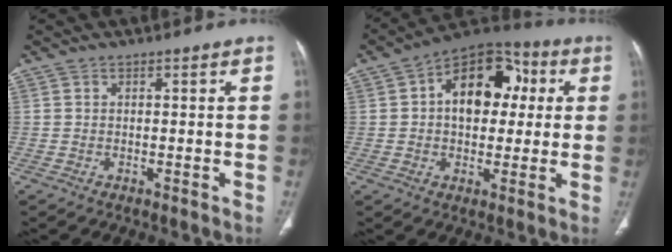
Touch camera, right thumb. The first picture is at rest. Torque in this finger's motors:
{"motor_torque": [-1.03, 1.41, 0.05, 0.08, 0.11]}